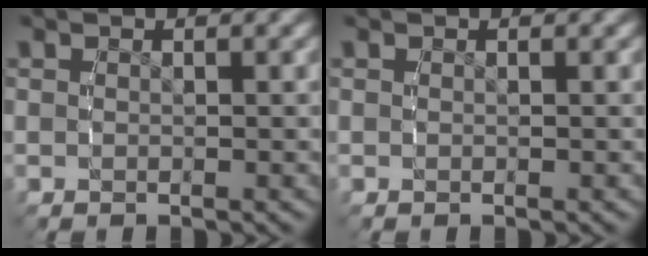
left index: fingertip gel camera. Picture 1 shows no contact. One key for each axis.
{"total": 0.0}